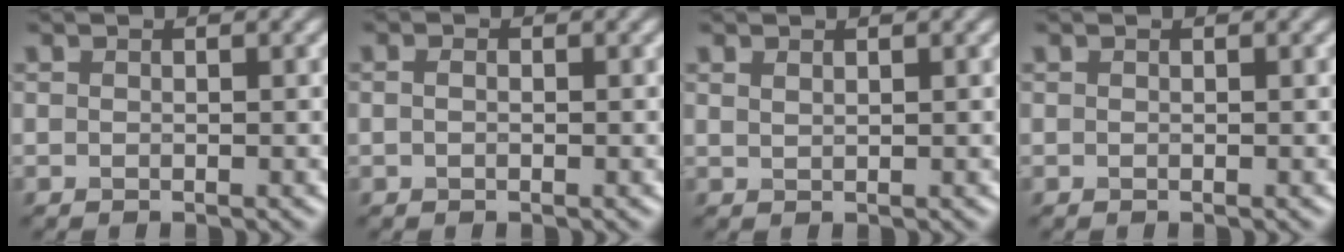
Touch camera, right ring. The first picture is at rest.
{"total": 0.9, "force": [0.1, 0.6, 0.6], "torque": [-0.016, -0.002, -0.002]}
{"total": 0.7, "force": [0.6, 0.2, 0.3], "torque": [-0.009, 0.000, 0.014]}
{"total": 0.0}